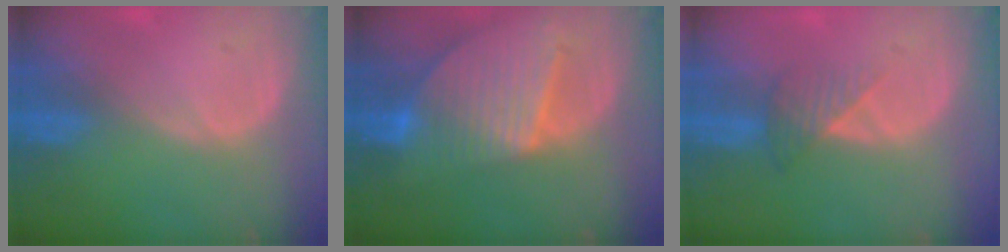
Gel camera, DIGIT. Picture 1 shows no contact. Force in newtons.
{"total": 9.5, "press": 8.2, "slide": 4.8}
{"total": 3.4, "press": 3.0, "slide": 1.5}